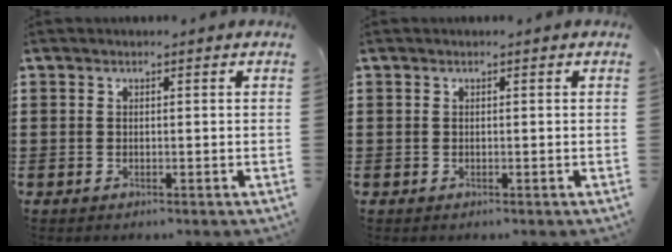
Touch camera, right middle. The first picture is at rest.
{"total": 0.0}